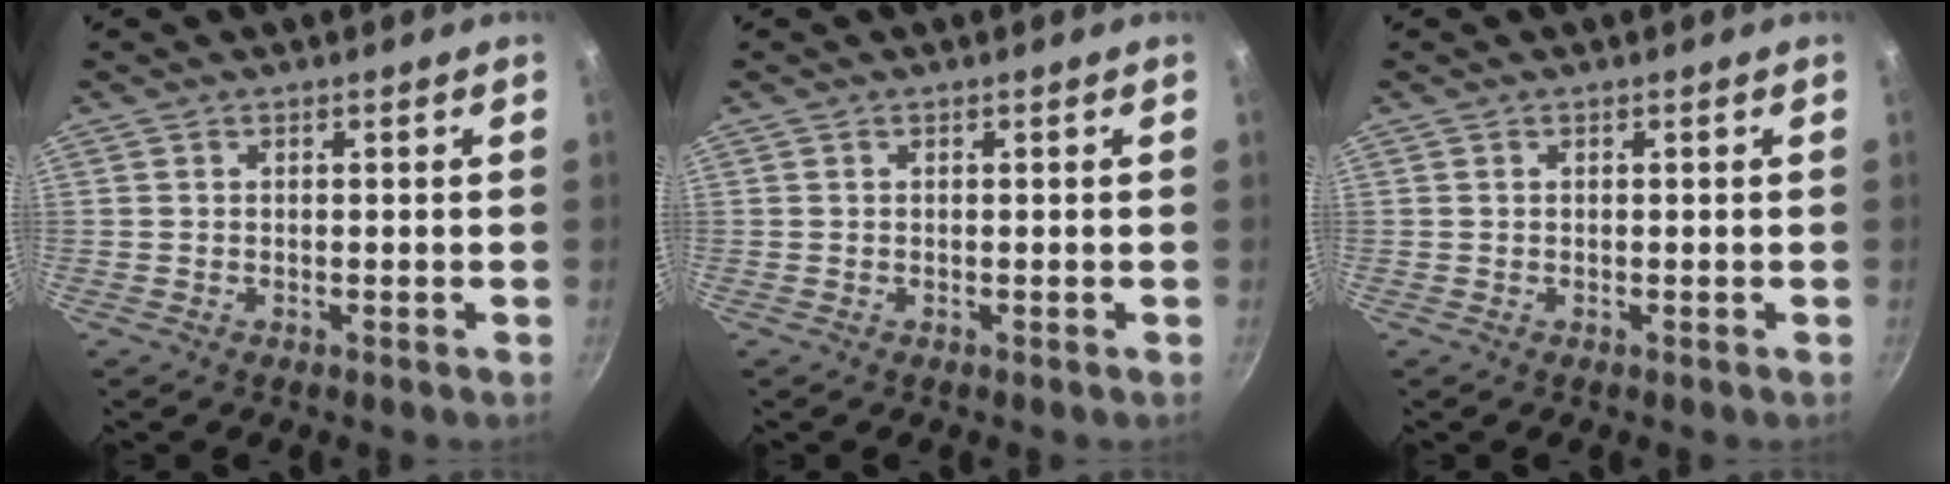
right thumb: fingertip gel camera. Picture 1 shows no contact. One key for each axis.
{"total": 0.0}
{"total": 0.0}